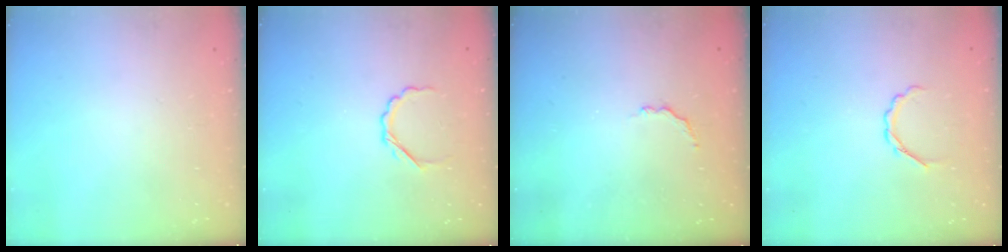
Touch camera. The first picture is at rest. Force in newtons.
{"total": 3.7, "press": 3.5, "slide": 1.1}
{"total": 2.9, "press": 2.7, "slide": 0.9}
{"total": 3.0, "press": 2.8, "slide": 0.9}